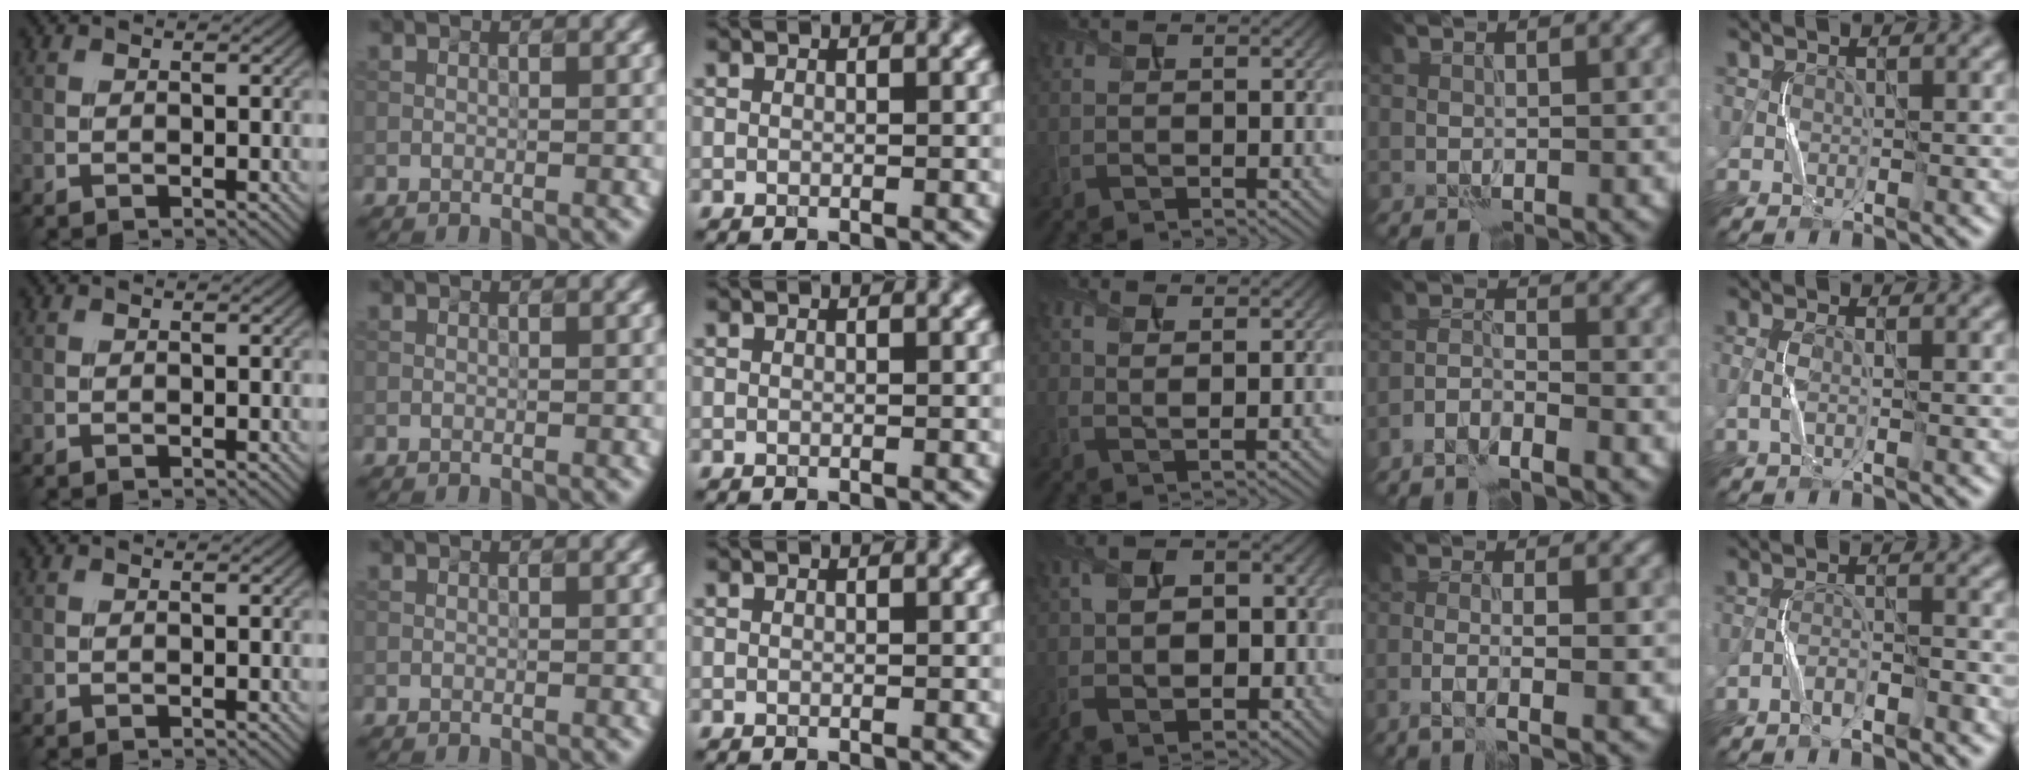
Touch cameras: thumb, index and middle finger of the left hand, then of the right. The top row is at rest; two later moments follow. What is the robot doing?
{"motion": "squeeze", "object": "sponge"}